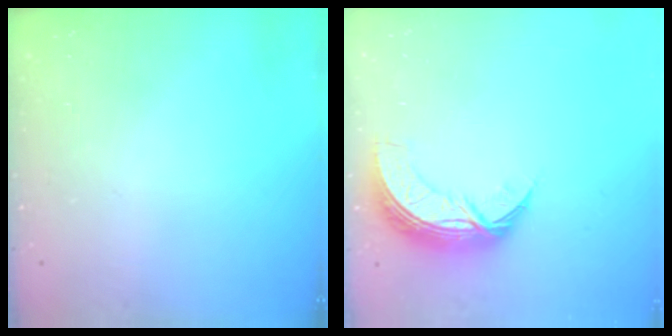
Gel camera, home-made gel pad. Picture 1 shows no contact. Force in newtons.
{"total": 8.8, "press": 8.7, "slide": 1.0}